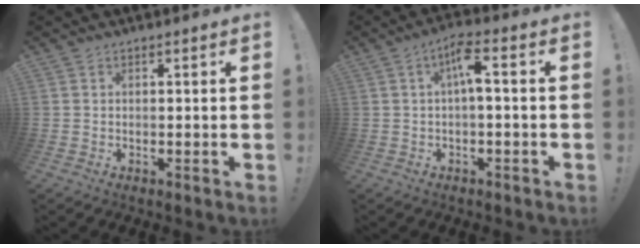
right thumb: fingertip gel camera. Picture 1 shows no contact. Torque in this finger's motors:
{"motor_torque": [0.09, 0.10, 0.24, 0.22, 0.17]}